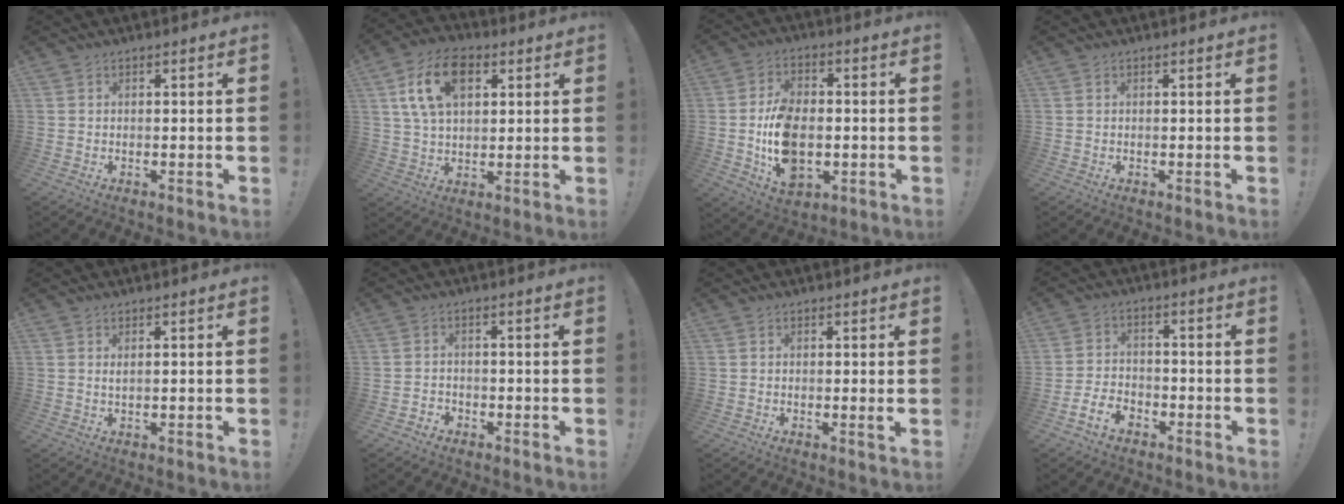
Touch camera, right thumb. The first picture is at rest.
{"total": 14.6, "force": [5.5, 9.0, 10.1], "torque": [-0.180, -0.003, 0.103]}
{"total": 14.7, "force": [-3.0, 10.1, 10.2], "torque": [-0.170, 0.008, -0.051]}
{"total": 0.0}
{"total": 0.9, "force": [0.2, -0.2, 0.9], "torque": [-0.015, -0.001, 0.003]}
{"total": 2.5, "force": [-2.0, 1.4, 0.4], "torque": [-0.002, 0.005, -0.038]}
{"total": 1.3, "force": [0.3, -0.1, 1.3], "torque": [-0.008, -0.008, 0.000]}
{"total": 7.0, "force": [-4.6, 4.2, 3.1], "torque": [-0.066, 0.020, -0.085]}